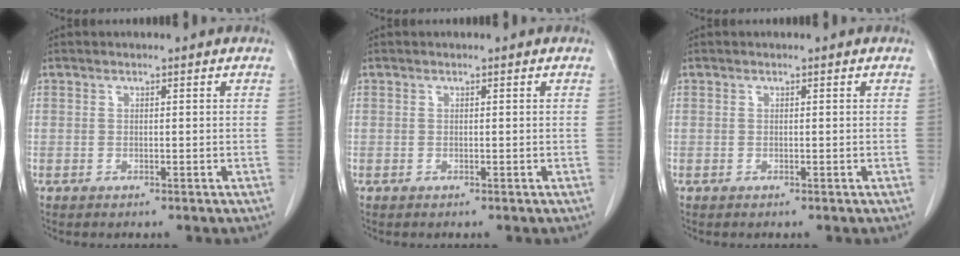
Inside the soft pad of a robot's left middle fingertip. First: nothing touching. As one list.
[{"total": 0.0}, {"total": 0.0}]